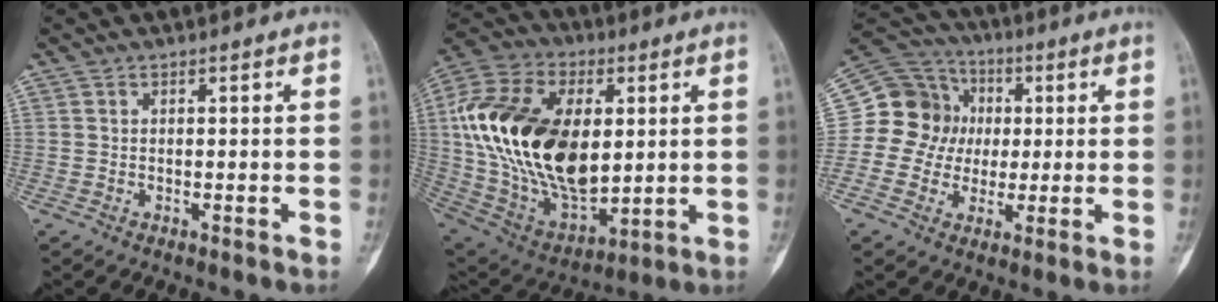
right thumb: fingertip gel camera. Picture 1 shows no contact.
{"total": 29.1, "force": [3.3, 17.3, 23.2], "torque": [-0.442, -0.012, 0.068]}
{"total": 14.3, "force": [0.9, 13.3, 5.2], "torque": [-0.064, 0.034, 0.013]}